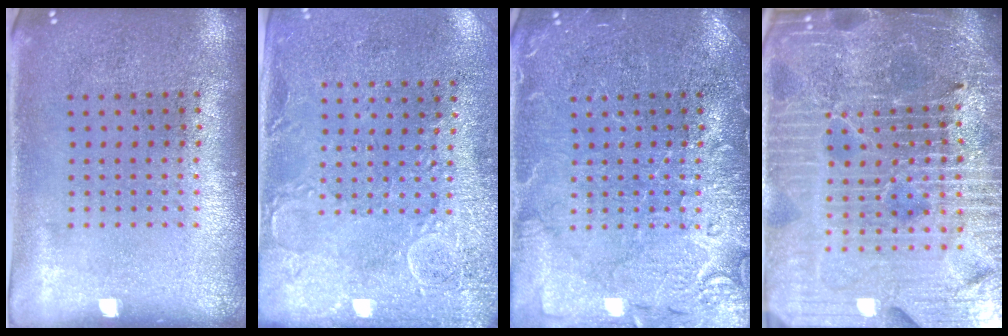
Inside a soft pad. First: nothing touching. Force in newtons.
{"total": 2.9, "press": 2.4, "slide": 1.7}
{"total": 4.8, "press": 4.7, "slide": 0.8}
{"total": 6.5, "press": 5.8, "slide": 3.0}